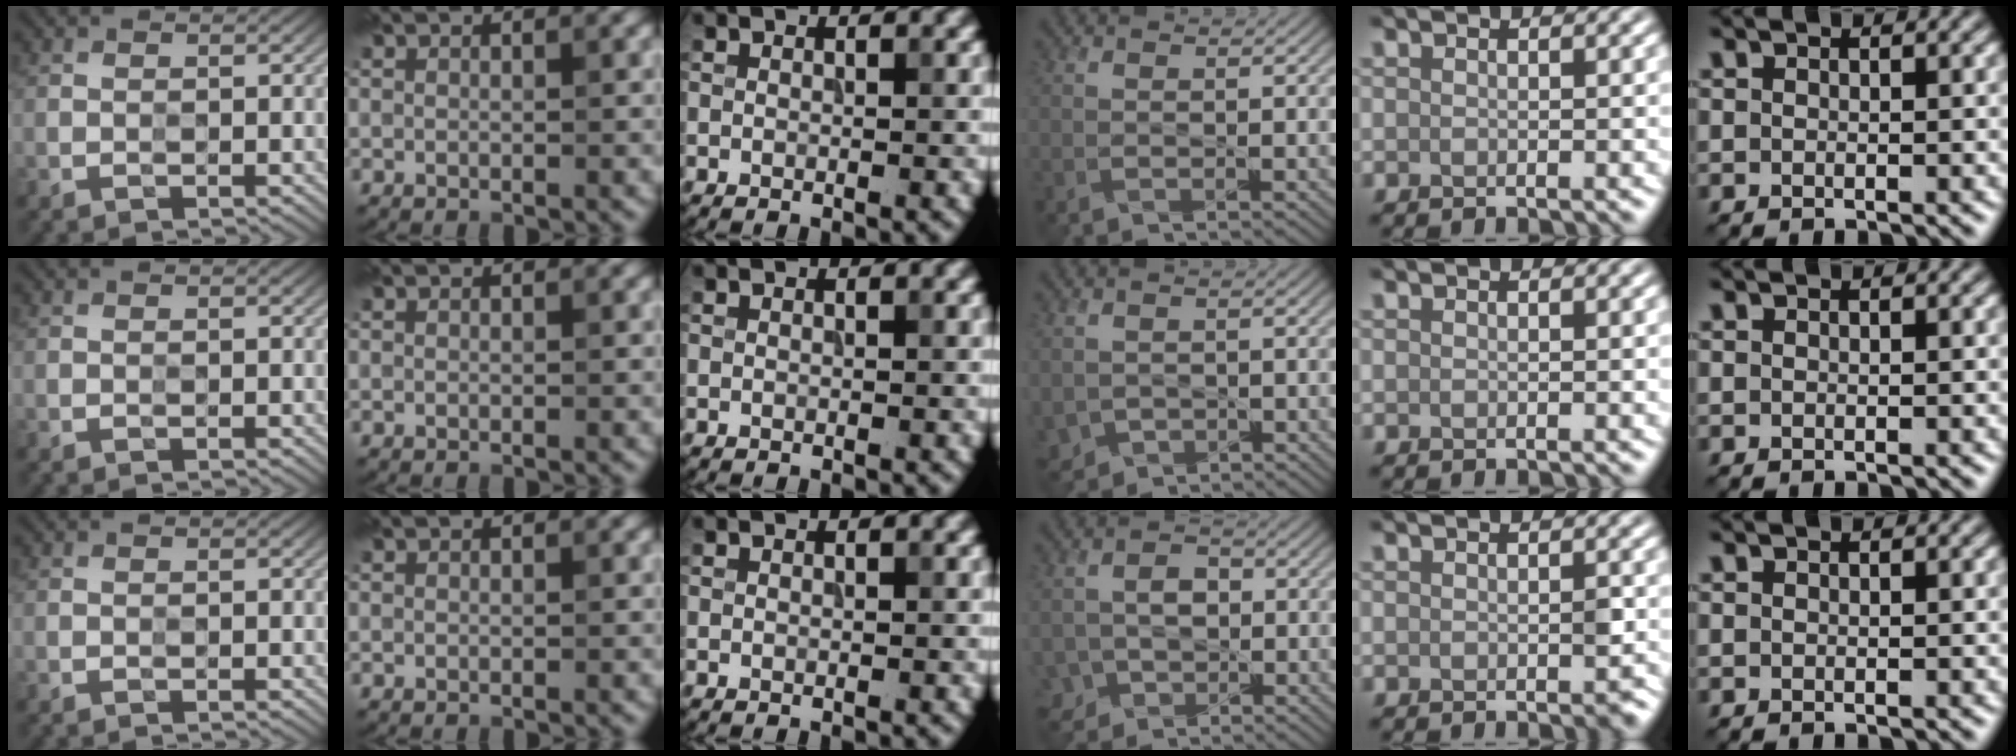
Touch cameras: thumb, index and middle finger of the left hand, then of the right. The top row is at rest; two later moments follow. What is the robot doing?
{"motion": "press", "object": "stopwatch"}